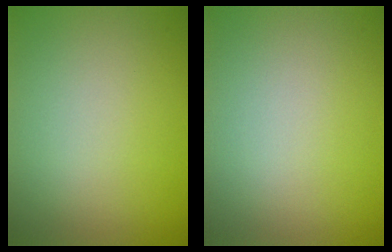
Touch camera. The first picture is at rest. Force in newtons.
{"total": 0.0}